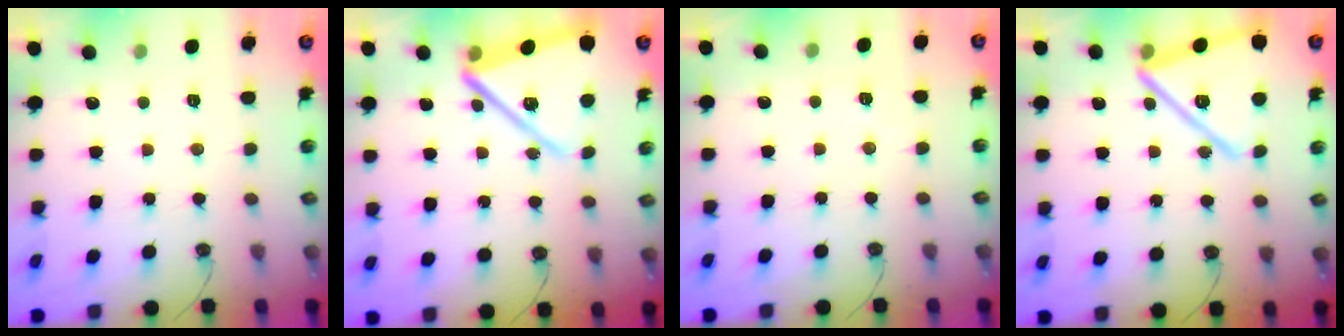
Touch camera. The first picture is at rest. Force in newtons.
{"total": 16.0, "press": 15.9, "slide": 1.3}
{"total": 2.9, "press": 2.1, "slide": 2.1}
{"total": 18.2, "press": 18.1, "slide": 1.9}